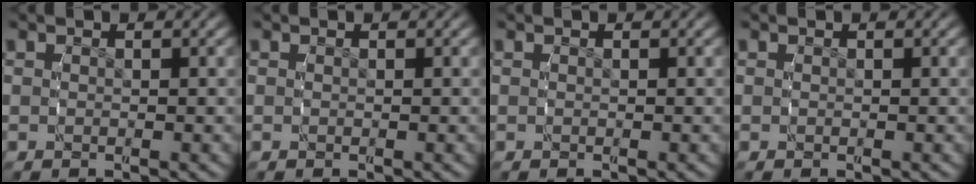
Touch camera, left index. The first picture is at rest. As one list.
[{"total": 0.0}, {"total": 0.0}, {"total": 0.0}]